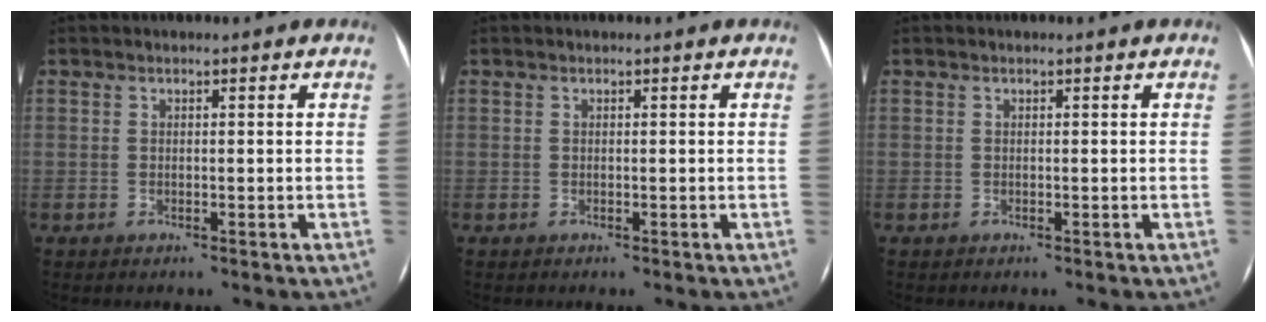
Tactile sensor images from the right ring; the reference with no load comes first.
{"total": 0.0}
{"total": 0.0}